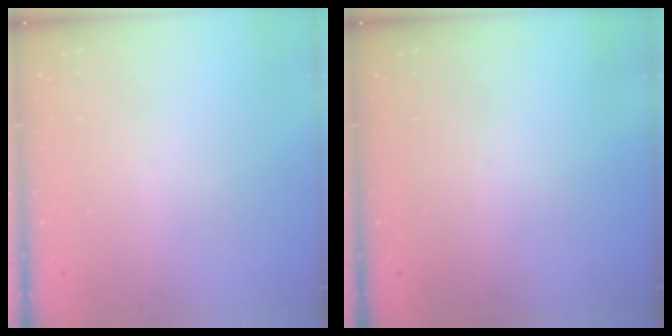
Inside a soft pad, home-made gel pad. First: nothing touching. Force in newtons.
{"total": 0.0}